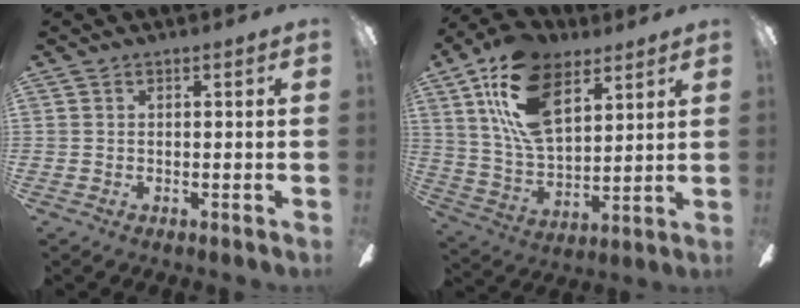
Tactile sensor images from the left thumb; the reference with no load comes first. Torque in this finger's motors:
{"motor_torque": [0.57, 0.65, 1.29, -1.48, 0.12]}